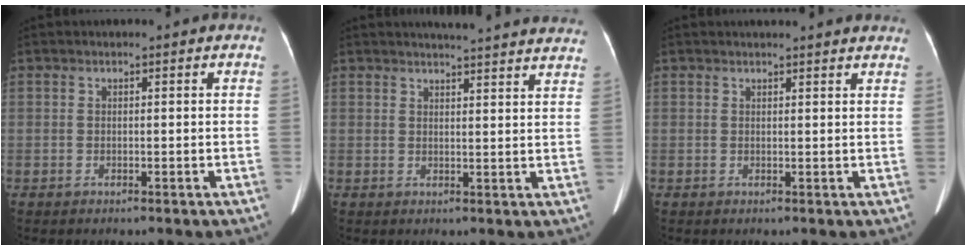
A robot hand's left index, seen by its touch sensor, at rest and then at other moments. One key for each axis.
{"total": 16.7, "fx": 15.9, "fy": 0.7, "fz": 5.2, "tx": -0.063, "ty": -0.025, "tz": 0.181}
{"total": 8.7, "fx": 8.2, "fy": 0.8, "fz": 2.8, "tx": -0.028, "ty": 0.014, "tz": 0.080}